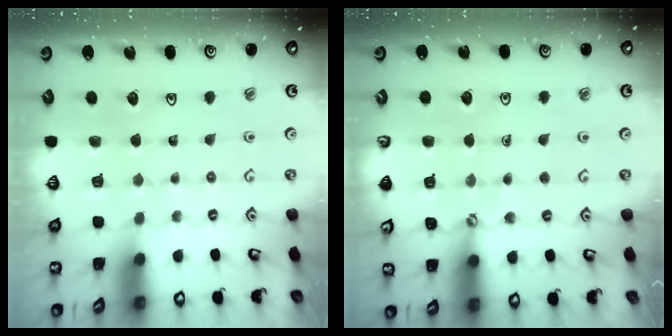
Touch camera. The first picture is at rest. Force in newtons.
{"total": 1.4, "press": 1.3, "slide": 0.3}